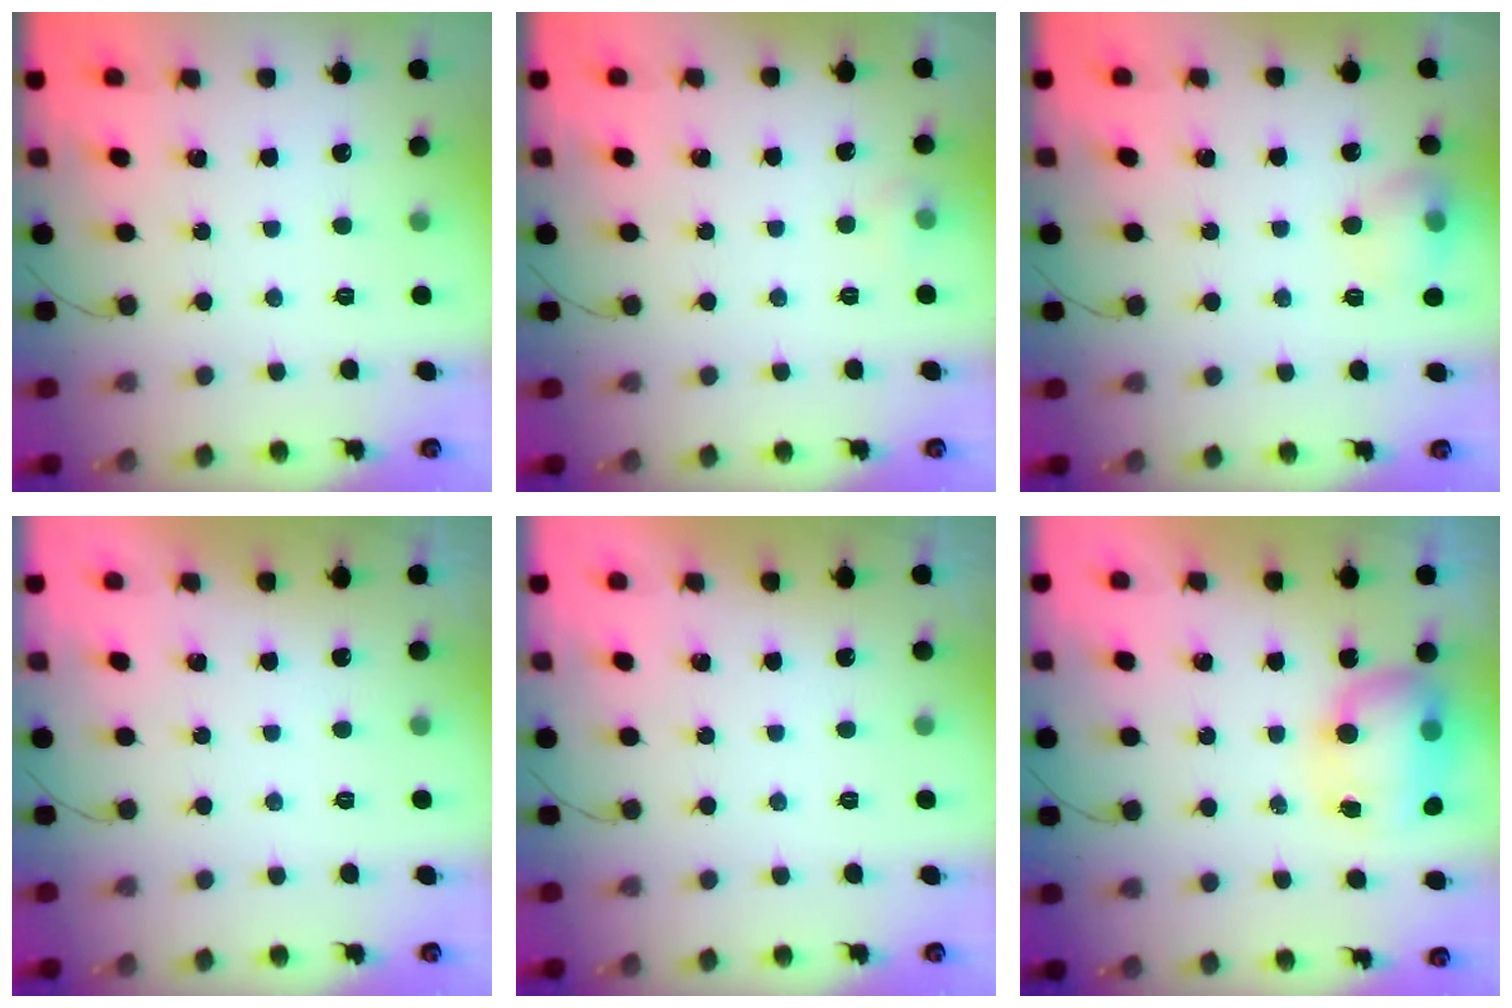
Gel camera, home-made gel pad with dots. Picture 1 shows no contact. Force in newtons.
{"total": 4.2, "press": 3.9, "slide": 1.7}
{"total": 10.0, "press": 9.9, "slide": 1.3}
{"total": 0.0}
{"total": 0.0}
{"total": 9.7, "press": 9.3, "slide": 2.9}